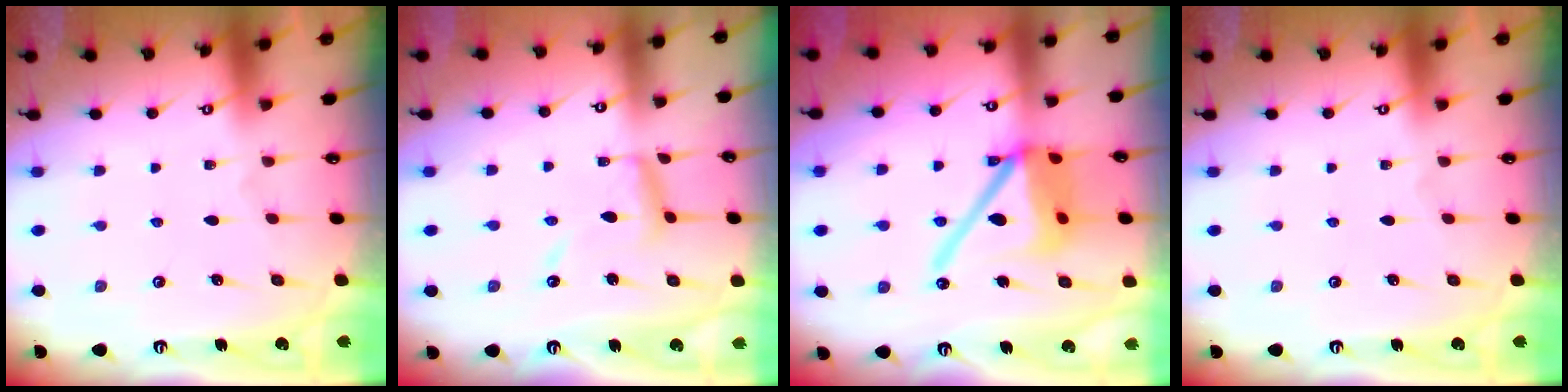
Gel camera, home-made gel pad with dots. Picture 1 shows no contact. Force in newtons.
{"total": 9.6, "press": 9.6, "slide": 0.7}
{"total": 17.1, "press": 16.9, "slide": 2.6}
{"total": 0.0}